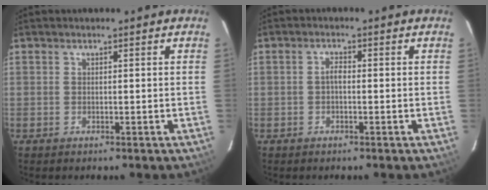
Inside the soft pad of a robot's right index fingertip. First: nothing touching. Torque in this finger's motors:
{"motor_torque": [0.62, -0.08, 0.18, 0.05]}